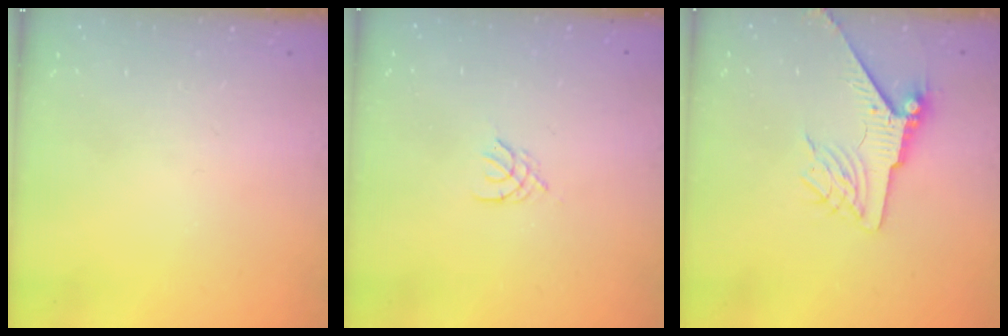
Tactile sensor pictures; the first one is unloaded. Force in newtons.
{"total": 2.1, "press": 2.0, "slide": 0.4}
{"total": 7.0, "press": 6.9, "slide": 1.1}